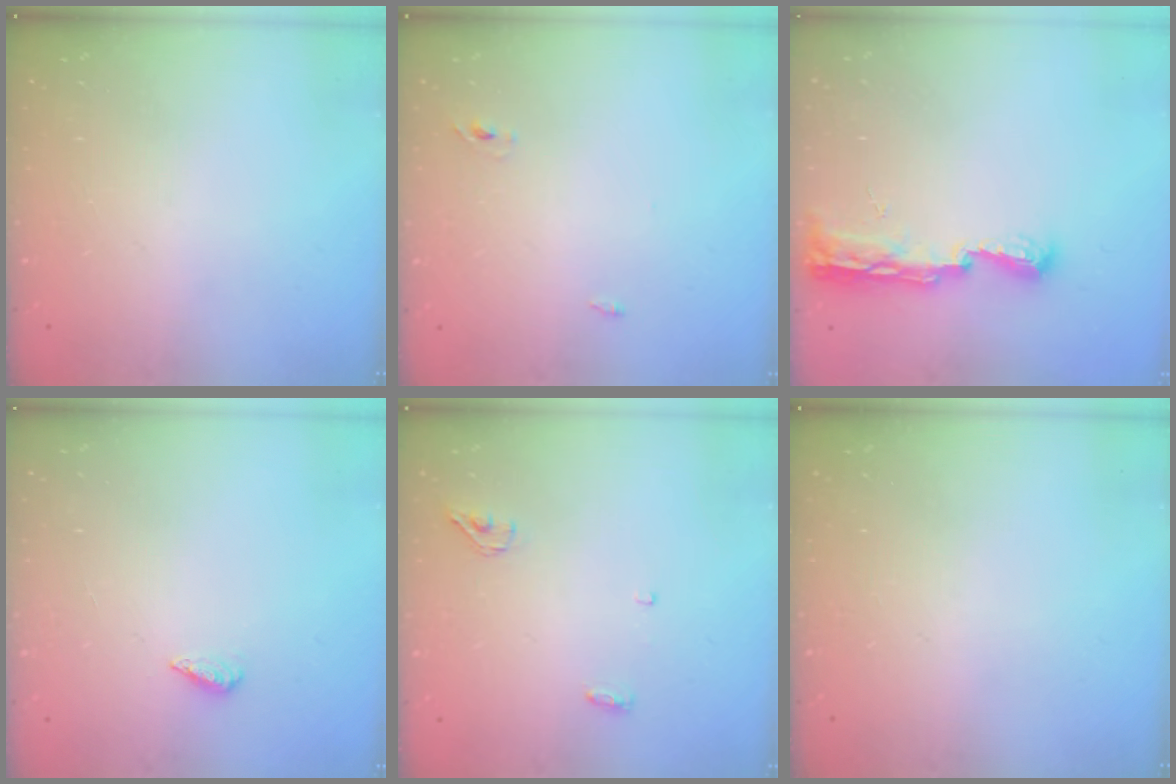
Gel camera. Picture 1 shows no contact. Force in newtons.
{"total": 2.4, "press": 2.2, "slide": 1.0}
{"total": 9.3, "press": 9.3, "slide": 0.5}
{"total": 2.3, "press": 2.2, "slide": 0.8}
{"total": 3.8, "press": 3.5, "slide": 1.4}
{"total": 0.0}